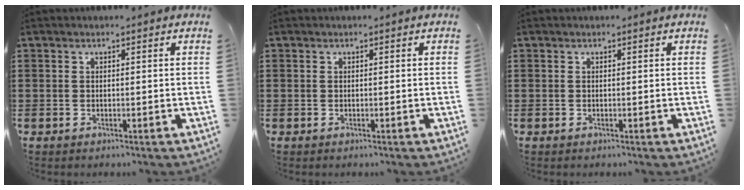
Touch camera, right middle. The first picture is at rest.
{"total": 0.0}
{"total": 0.0}